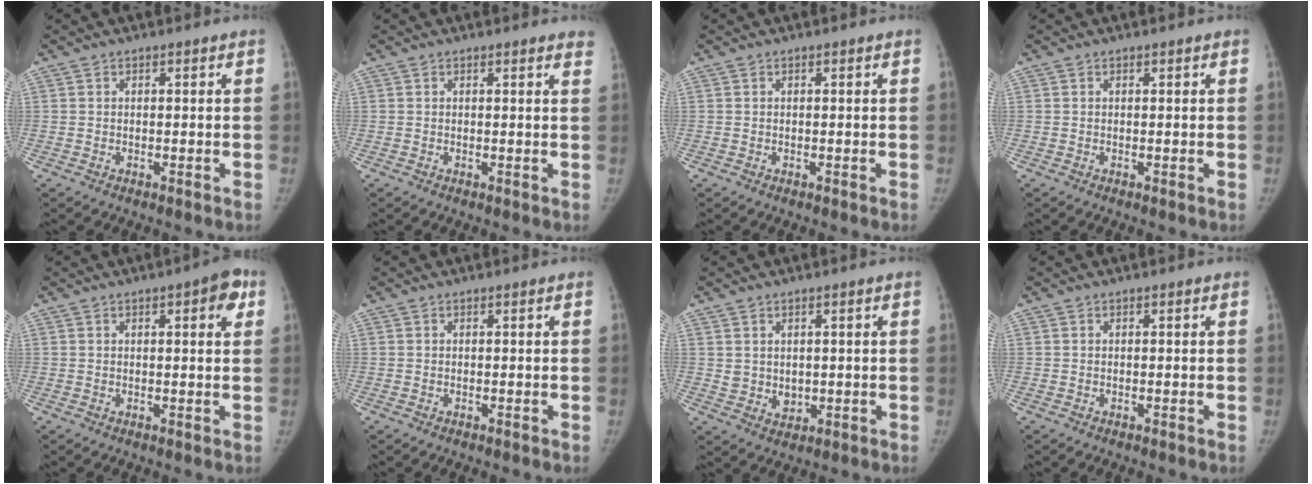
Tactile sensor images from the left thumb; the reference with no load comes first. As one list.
[{"total": 2.5, "force": [2.3, 0.5, 0.9], "torque": [-0.001, -0.007, 0.010]}, {"total": 0.0}, {"total": 0.0}, {"total": 5.0, "force": [2.0, 1.7, 4.2], "torque": [-0.038, 0.000, 0.018]}, {"total": 0.0}, {"total": 3.3, "force": [0.8, 2.9, 1.5], "torque": [-0.013, -0.011, 0.026]}, {"total": 0.0}]